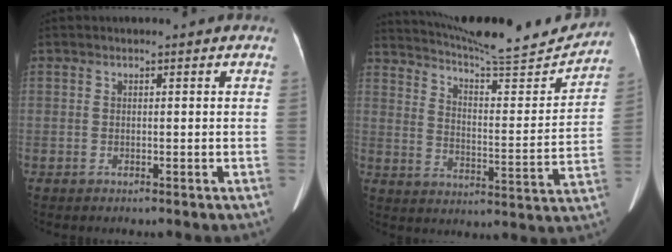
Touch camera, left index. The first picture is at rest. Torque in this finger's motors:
{"motor_torque": [0.84, -1.26, 0.22, 0.11]}